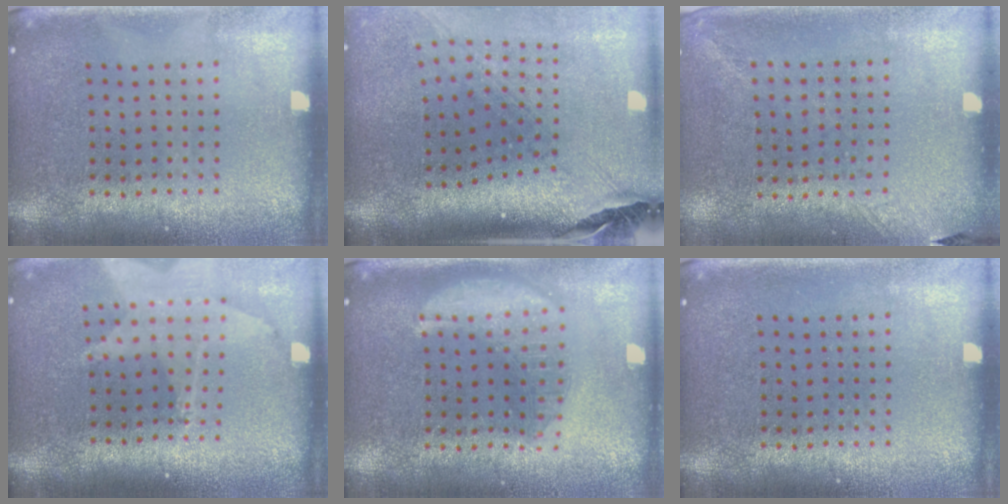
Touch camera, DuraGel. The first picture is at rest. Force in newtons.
{"total": 2.7, "press": 1.9, "slide": 1.9}
{"total": 1.3, "press": 1.0, "slide": 0.9}
{"total": 1.8, "press": 1.5, "slide": 1.1}
{"total": 2.9, "press": 2.9, "slide": 0.3}
{"total": 0.0}